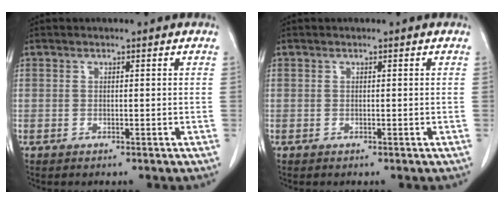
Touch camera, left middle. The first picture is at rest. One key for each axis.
{"total": 0.0}